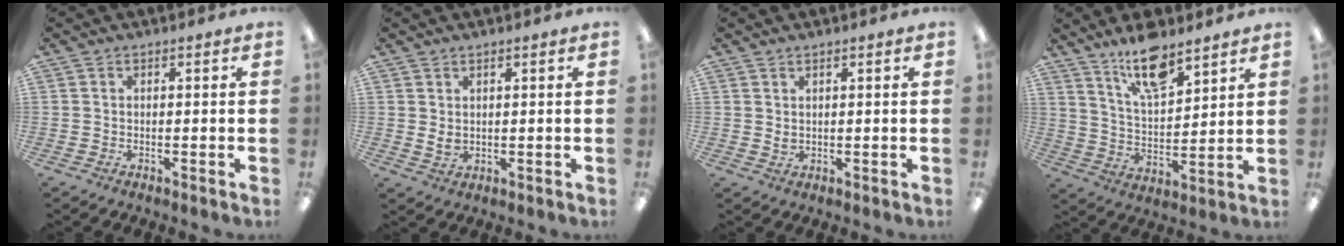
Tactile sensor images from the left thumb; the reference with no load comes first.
{"total": 2.0, "force": [0.9, 1.3, 1.2], "torque": [-0.026, 0.000, 0.017]}
{"total": 1.3, "force": [0.8, 0.7, 0.7], "torque": [-0.008, -0.003, 0.013]}
{"total": 12.6, "force": [9.7, 4.1, 7.0], "torque": [-0.119, -0.051, 0.171]}